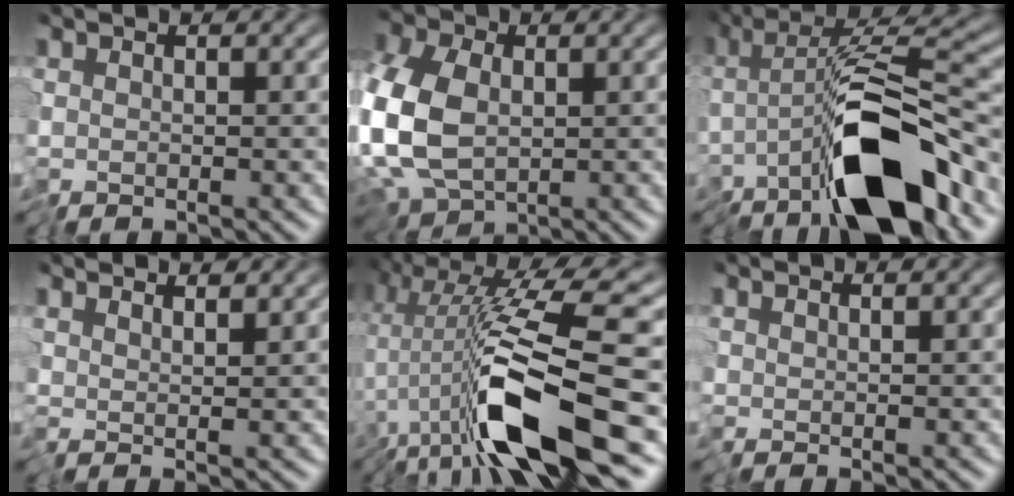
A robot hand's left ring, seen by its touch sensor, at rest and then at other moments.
{"total": 10.5, "force": [-1.8, 6.9, 7.6], "torque": [-0.204, -0.011, -0.046]}
{"total": 10.7, "force": [-4.7, 2.9, 9.2], "torque": [-0.136, 0.003, -0.092]}
{"total": 2.9, "force": [2.7, 0.0, 1.0], "torque": [-0.017, 0.009, 0.031]}
{"total": 12.8, "force": [-4.9, 1.9, 11.7], "torque": [-0.201, 0.008, -0.090]}
{"total": 0.9, "force": [0.5, -0.7, -0.1], "torque": [0.002, 0.003, 0.012]}